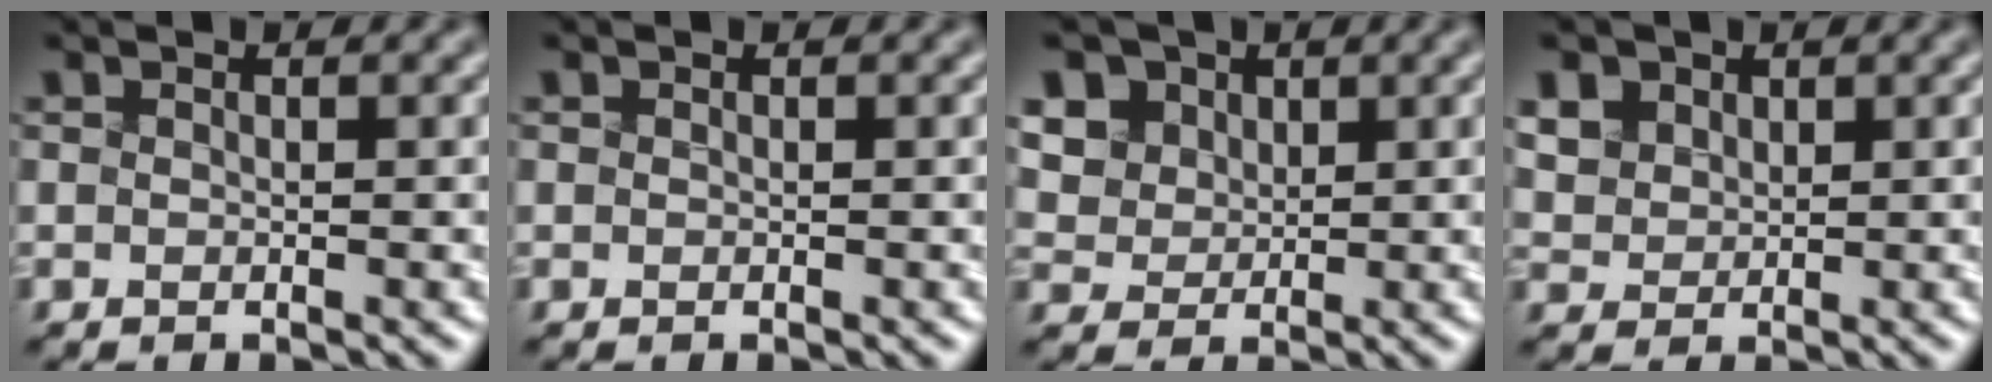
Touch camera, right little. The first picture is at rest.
{"total": 0.0}
{"total": 8.5, "force": [3.6, 6.8, 3.7], "torque": [-0.090, 0.023, 0.063]}
{"total": 6.9, "force": [3.2, 5.2, 3.2], "torque": [-0.083, 0.023, 0.054]}